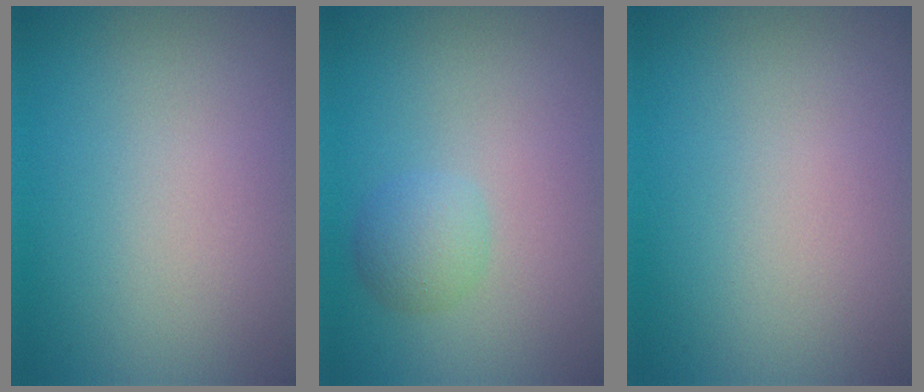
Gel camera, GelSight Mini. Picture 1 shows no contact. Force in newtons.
{"total": 2.0, "press": 2.0, "slide": 0.1}
{"total": 0.0}